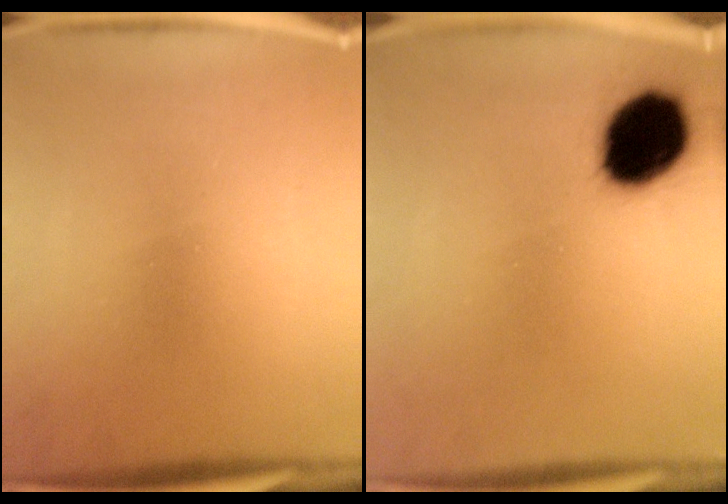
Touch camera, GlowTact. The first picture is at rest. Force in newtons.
{"total": 16.1}